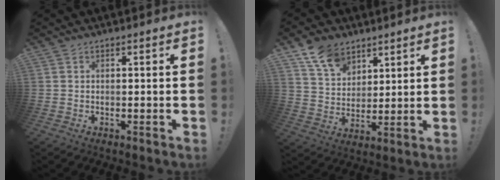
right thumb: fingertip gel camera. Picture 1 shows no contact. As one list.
[{"total": 11.2, "force": [7.8, 6.9, 4.2], "torque": [-0.067, -0.046, 0.149]}]